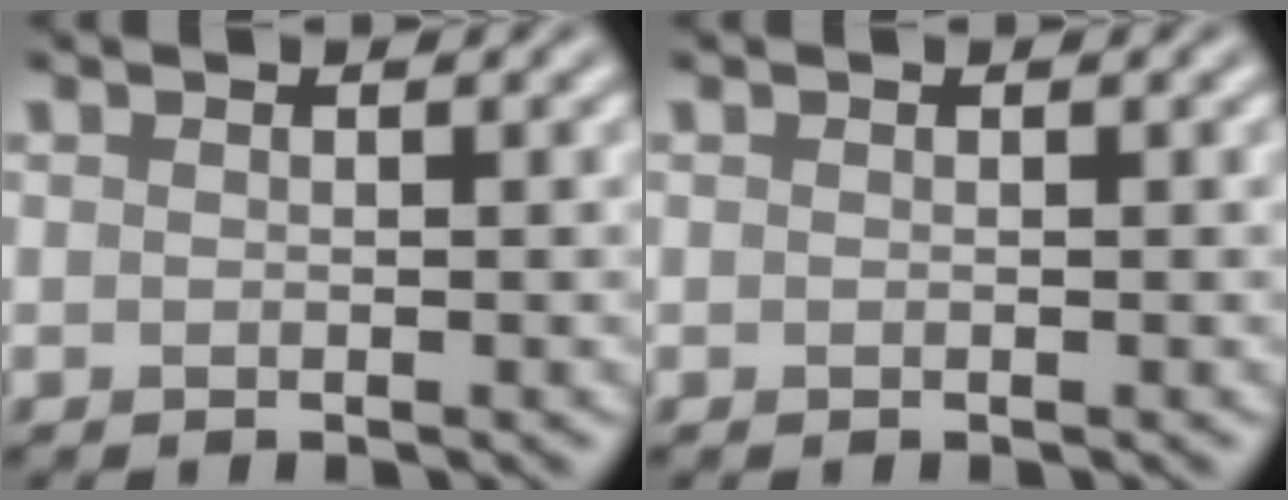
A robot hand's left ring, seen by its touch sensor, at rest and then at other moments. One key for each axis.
{"total": 0.0}